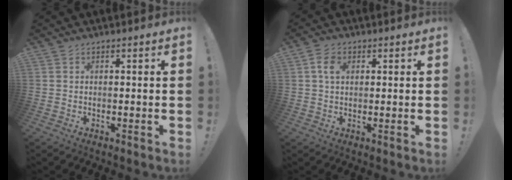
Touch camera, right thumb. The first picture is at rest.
{"total": 4.5, "force": [1.3, 3.1, 3.0], "torque": [-0.050, 0.006, 0.024]}